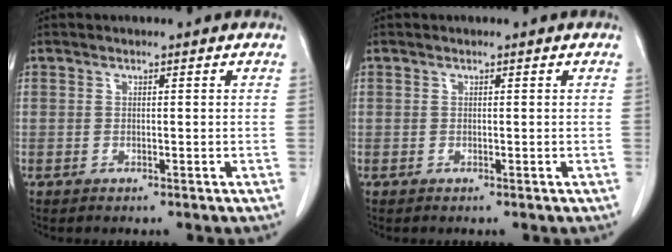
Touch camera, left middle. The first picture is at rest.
{"total": 0.0}